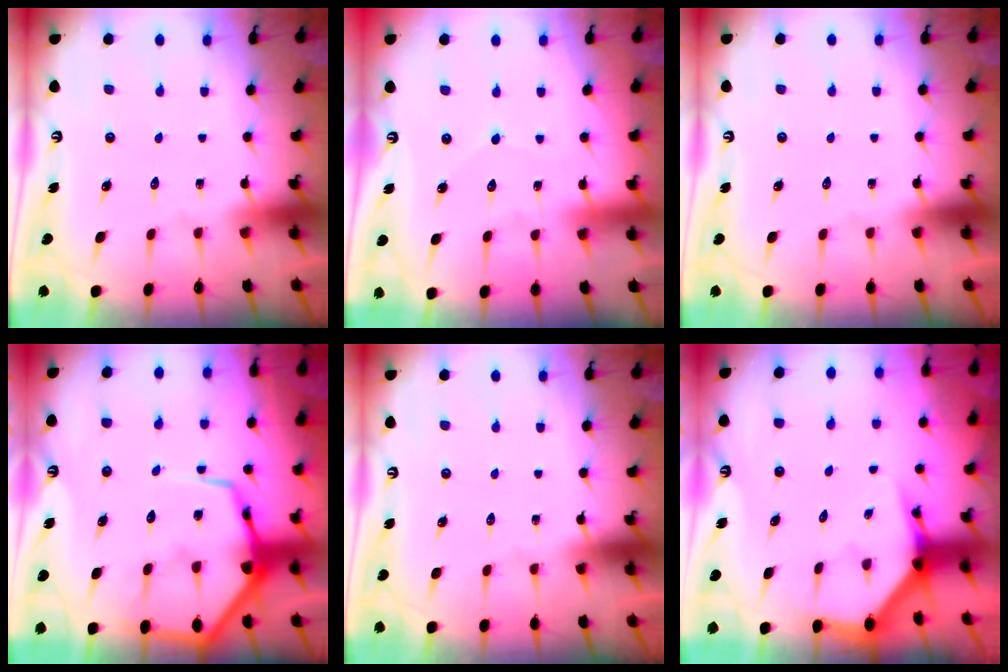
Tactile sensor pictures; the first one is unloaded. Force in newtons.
{"total": 2.7, "press": 2.6, "slide": 0.3}
{"total": 0.0}
{"total": 12.9, "press": 12.9, "slide": 1.3}
{"total": 0.0}
{"total": 3.9, "press": 3.9, "slide": 0.2}